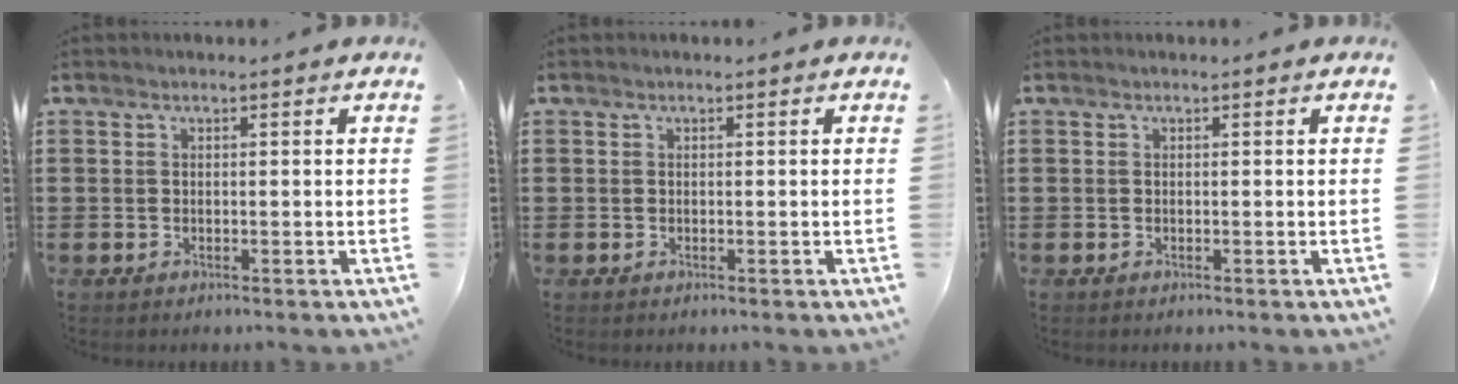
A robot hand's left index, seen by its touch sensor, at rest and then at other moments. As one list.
[{"total": 0.0}, {"total": 0.0}]